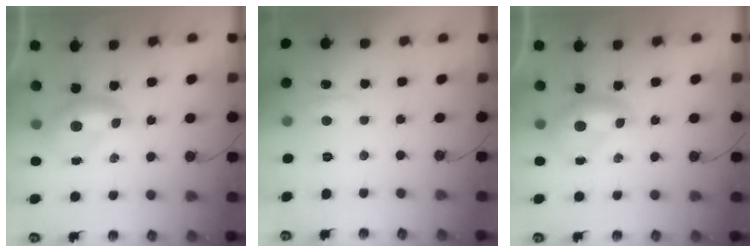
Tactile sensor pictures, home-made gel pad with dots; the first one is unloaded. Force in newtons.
{"total": 1.3, "press": 1.0, "slide": 0.7}
{"total": 0.0}